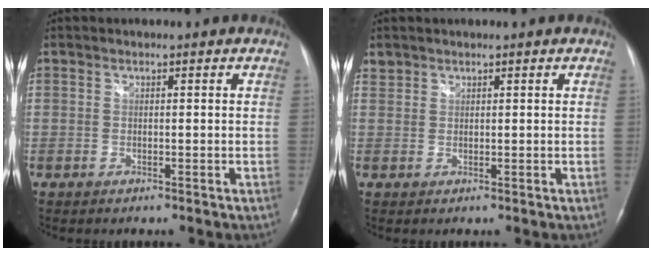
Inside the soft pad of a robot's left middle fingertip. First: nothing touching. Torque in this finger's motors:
{"motor_torque": [-0.01, -0.02, 0.04, 0.01]}